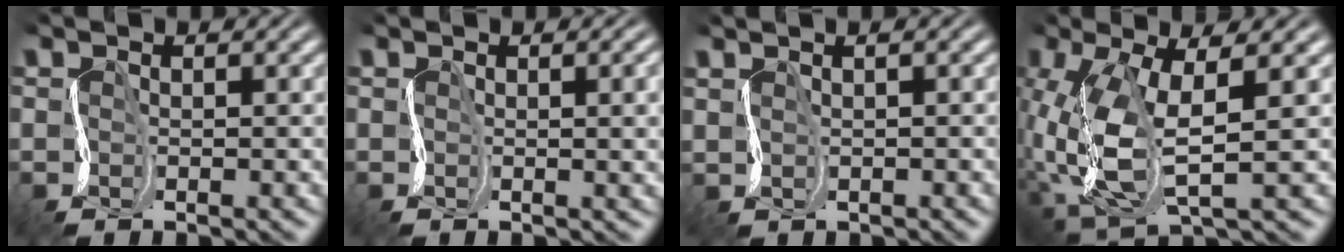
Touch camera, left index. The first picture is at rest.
{"total": 5.1, "force": [0.3, 2.3, 4.5], "torque": [-0.032, 0.005, 0.005]}
{"total": 1.6, "force": [1.5, 0.5, 0.3], "torque": [0.004, 0.008, 0.018]}
{"total": 7.5, "force": [-0.3, 2.9, 6.9], "torque": [-0.165, 0.002, -0.001]}